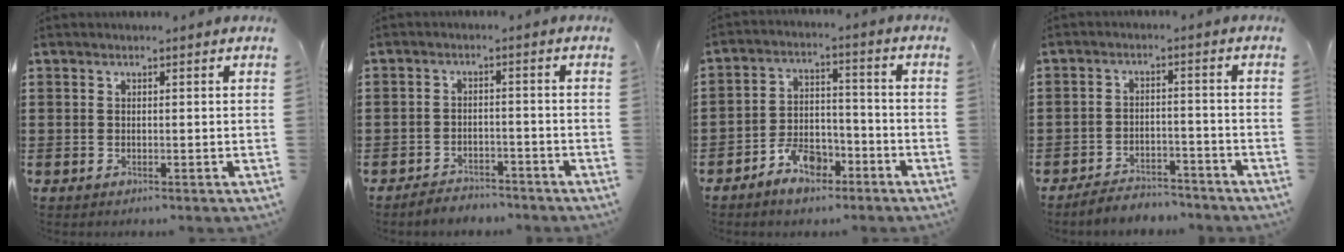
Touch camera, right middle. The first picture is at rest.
{"total": 3.0, "force": [-2.9, 0.5, -0.2], "torque": [-0.005, 0.003, -0.064]}
{"total": 6.7, "force": [-4.9, 3.3, 3.1], "torque": [-0.060, 0.020, -0.092]}
{"total": 3.9, "force": [-3.9, 0.6, 0.0], "torque": [-0.005, 0.007, -0.083]}